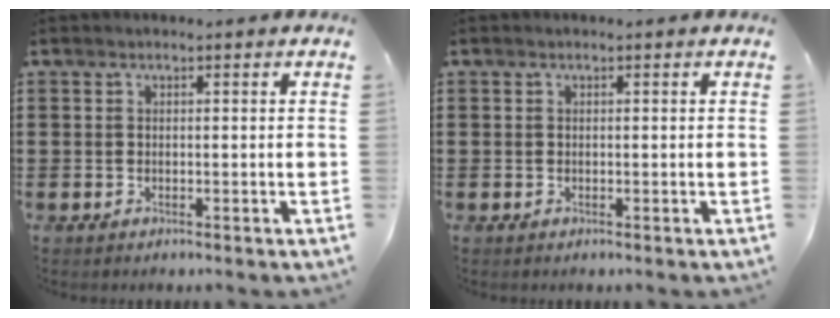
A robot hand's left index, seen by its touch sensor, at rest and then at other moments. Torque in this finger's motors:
{"motor_torque": [0.00, 0.00, 0.00, 0.01]}